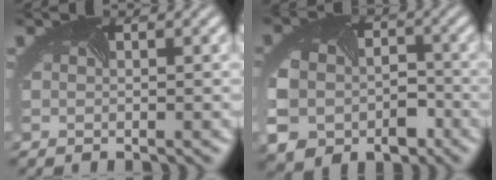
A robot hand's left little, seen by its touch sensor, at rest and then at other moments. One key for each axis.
{"total": 9.0, "fx": -3.5, "fy": 6.7, "fz": 5.0, "tx": -0.109, "ty": -0.032, "tz": -0.049}